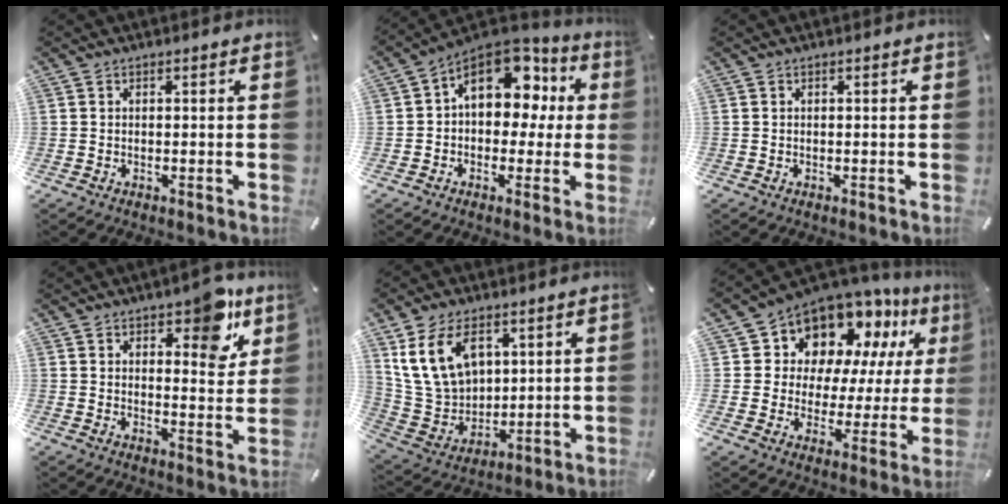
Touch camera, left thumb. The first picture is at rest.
{"total": 14.9, "force": [4.8, 10.4, 9.5], "torque": [-0.126, -0.022, 0.085]}
{"total": 0.0}
{"total": 9.6, "force": [6.6, 4.6, 5.3], "torque": [-0.050, -0.039, 0.108]}
{"total": 14.5, "force": [6.7, 10.3, 7.8], "torque": [-0.179, -0.017, 0.129]}
{"total": 12.6, "force": [9.8, 7.6, 2.1], "torque": [-0.049, -0.092, 0.178]}